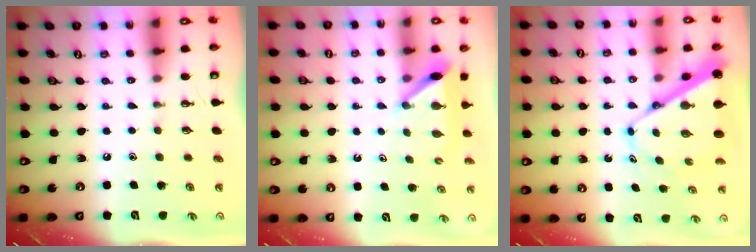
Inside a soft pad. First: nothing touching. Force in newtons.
{"total": 6.4, "press": 6.4, "slide": 0.2}
{"total": 10.2, "press": 10.2, "slide": 1.0}